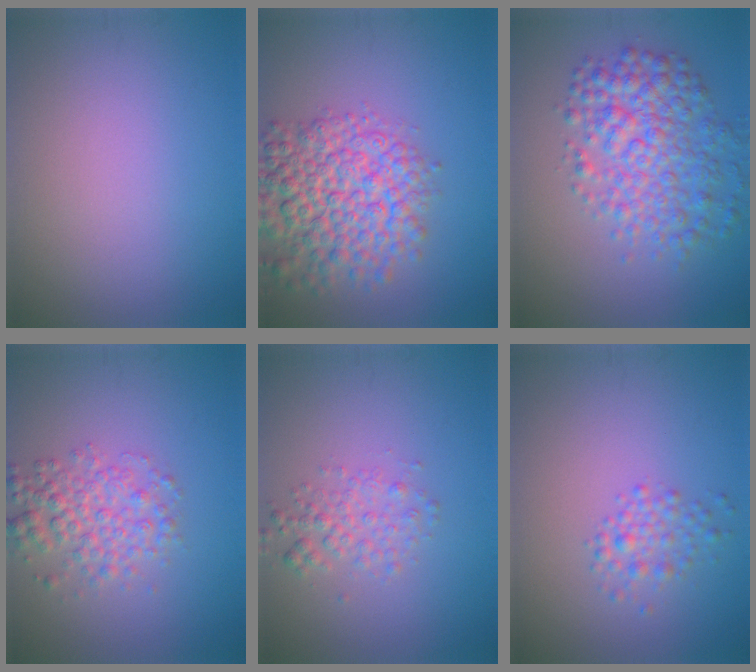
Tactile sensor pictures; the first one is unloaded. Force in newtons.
{"total": 8.2, "press": 8.2, "slide": 0.3}
{"total": 6.3, "press": 6.3, "slide": 0.1}
{"total": 3.7, "press": 3.7, "slide": 0.1}
{"total": 2.2, "press": 2.2, "slide": 0.1}
{"total": 2.1, "press": 2.1, "slide": 0.1}